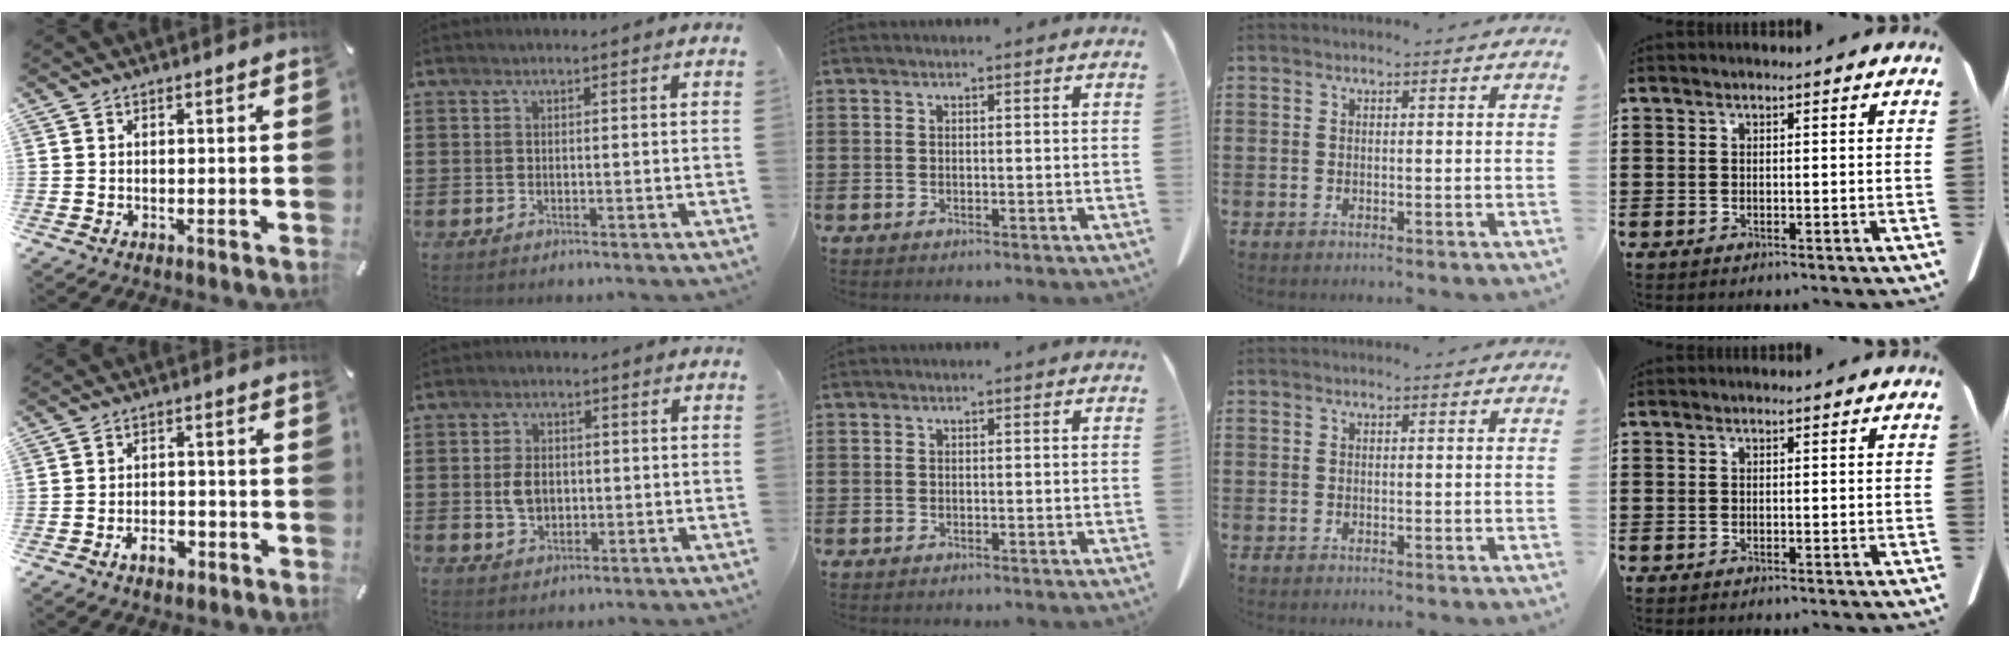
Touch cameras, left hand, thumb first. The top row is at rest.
{"thumb": {"total": 4.9, "force": [-2.9, 2.9, 2.8], "torque": [-0.048, 0.013, -0.051]}, "index": {"total": 4.2, "force": [-0.1, 2.9, 3.1], "torque": [-0.062, 0.003, -0.006]}}